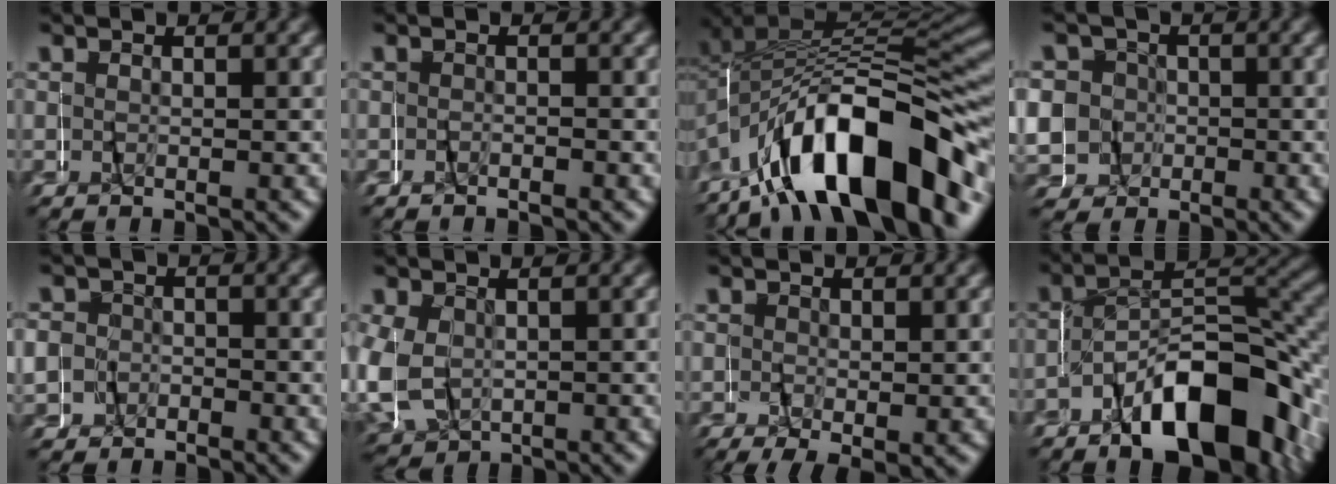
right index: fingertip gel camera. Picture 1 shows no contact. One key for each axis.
{"total": 0.7, "fx": -0.6, "fy": 0.3, "fz": 0.2, "tx": -0.013, "ty": 0.001, "tz": -0.012}
{"total": 13.2, "fx": -5.9, "fy": 6.5, "fz": 9.8, "tx": -0.170, "ty": -0.003, "tz": -0.083}
{"total": 8.7, "fx": 1.2, "fy": 8.2, "fz": 2.7, "tx": -0.064, "ty": 0.000, "tz": 0.010}
{"total": 4.7, "fx": 0.4, "fy": 4.6, "fz": 1.0, "tx": -0.026, "ty": 0.016, "tz": -0.008}
{"total": 7.4, "fx": -0.1, "fy": 6.9, "fz": 2.6, "tx": -0.095, "ty": -0.019, "tz": 0.006}
{"total": 3.2, "fx": -0.4, "fy": 1.8, "fz": 2.6, "tx": -0.046, "ty": -0.018, "tz": 0.005}
{"total": 10.3, "fx": -4.9, "fy": 4.8, "fz": 7.8, "tx": -0.113, "ty": -0.005, "tz": -0.075}